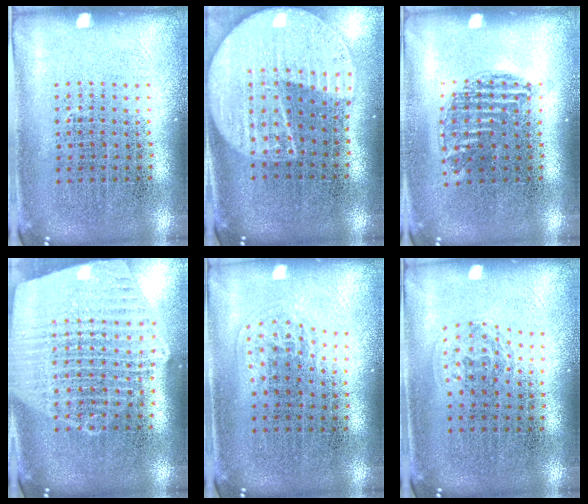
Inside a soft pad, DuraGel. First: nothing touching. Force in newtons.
{"total": 2.3, "press": 2.0, "slide": 1.1}
{"total": 1.0, "press": 0.8, "slide": 0.5}
{"total": 2.4, "press": 2.1, "slide": 1.2}
{"total": 1.0, "press": 0.7, "slide": 0.7}
{"total": 1.0, "press": 0.6, "slide": 0.8}